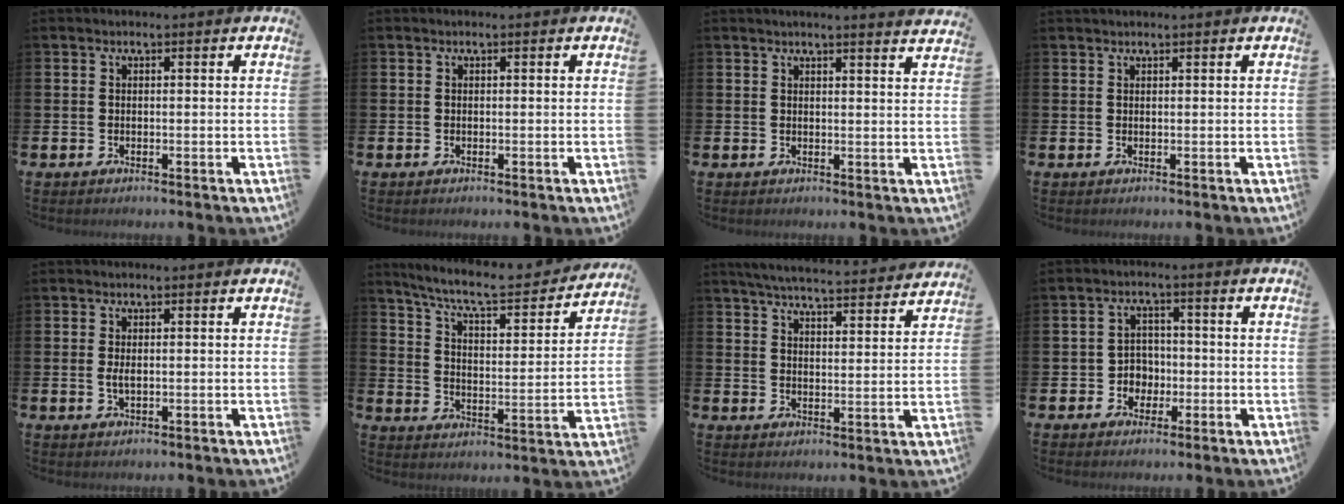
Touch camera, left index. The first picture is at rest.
{"total": 0.0}
{"total": 2.5, "force": [2.4, -0.5, 0.1], "torque": [0.000, -0.015, 0.043]}
{"total": 0.7, "force": [0.7, 0.0, 0.1], "torque": [0.002, 0.000, 0.012]}
{"total": 1.5, "force": [0.1, 0.6, 1.3], "torque": [-0.027, 0.002, 0.001]}
{"total": 8.3, "force": [7.5, 1.4, 3.3], "torque": [-0.090, -0.052, 0.125]}
{"total": 5.8, "force": [5.7, 0.3, 1.2], "torque": [-0.038, -0.043, 0.100]}
{"total": 3.3, "force": [-0.8, 3.1, 0.9], "torque": [-0.020, 0.002, -0.023]}